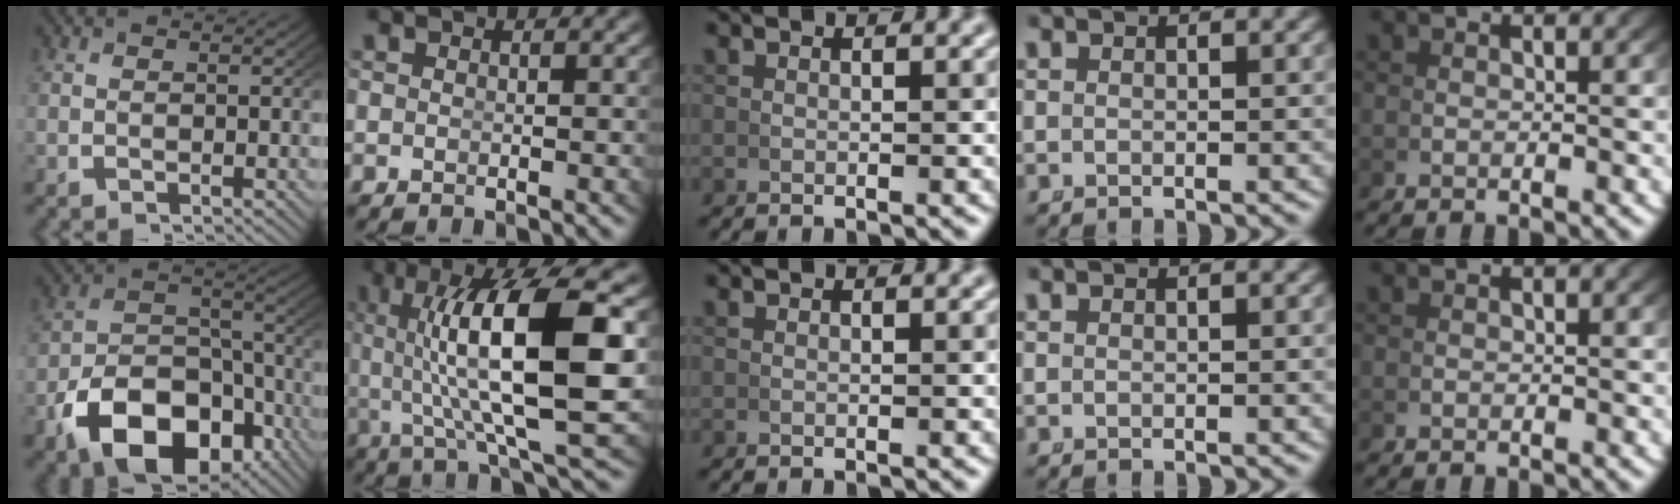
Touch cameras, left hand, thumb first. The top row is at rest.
{"thumb": {"total": 13.2, "force": [-5.8, 8.4, 8.3], "torque": [-0.161, -0.042, -0.077]}, "index": {"total": 12.7, "force": [1.5, 3.7, 12.0], "torque": [-0.199, 0.007, 0.027]}}